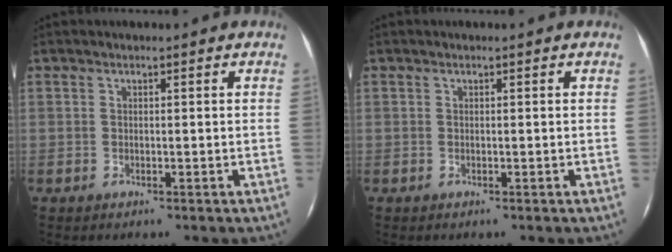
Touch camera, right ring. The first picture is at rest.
{"total": 0.0}